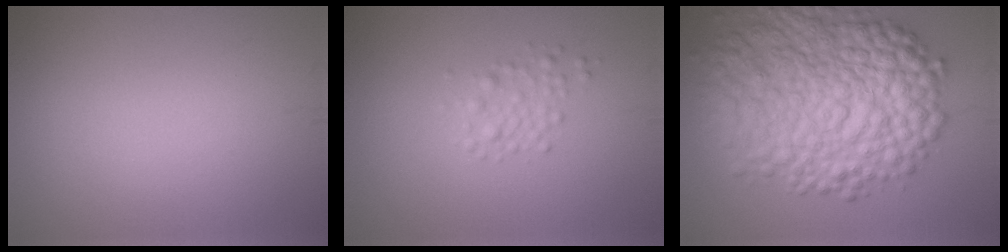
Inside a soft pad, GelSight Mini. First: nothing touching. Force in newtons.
{"total": 1.6, "press": 1.6, "slide": 0.1}
{"total": 11.7, "press": 11.7, "slide": 0.2}